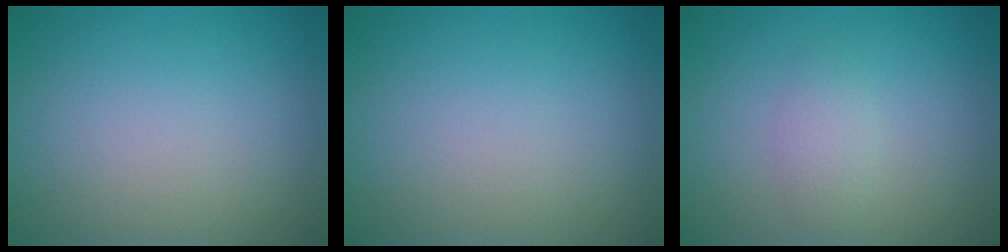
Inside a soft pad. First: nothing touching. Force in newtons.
{"total": 0.0}
{"total": 1.5, "press": 1.5, "slide": 0.0}